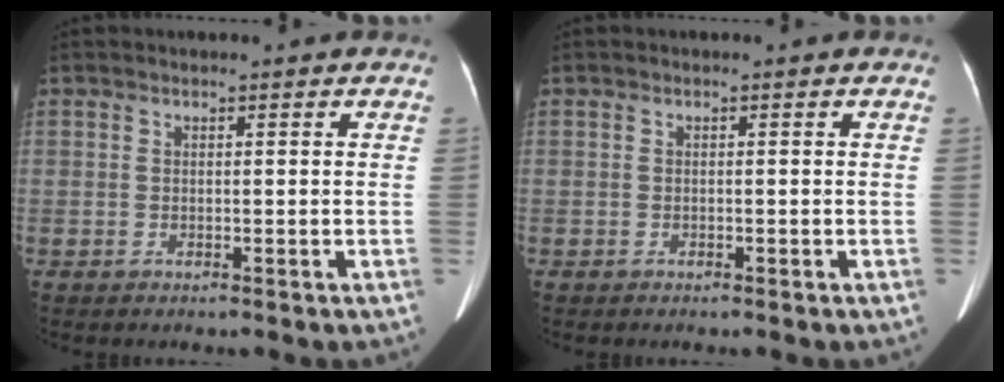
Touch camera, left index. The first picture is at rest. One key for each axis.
{"total": 0.0}